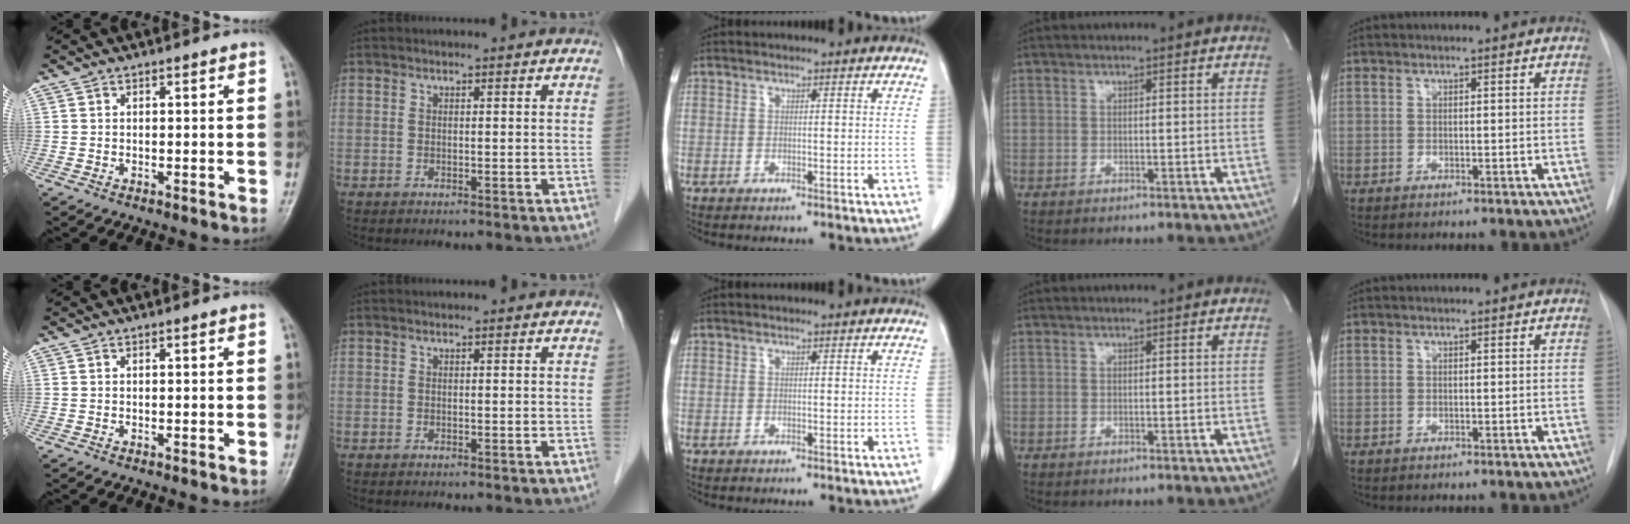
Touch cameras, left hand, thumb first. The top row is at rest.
{"index": {"total": 0.6, "force": [0.6, 0.1, 0.1], "torque": [-0.004, 0.006, 0.005]}}